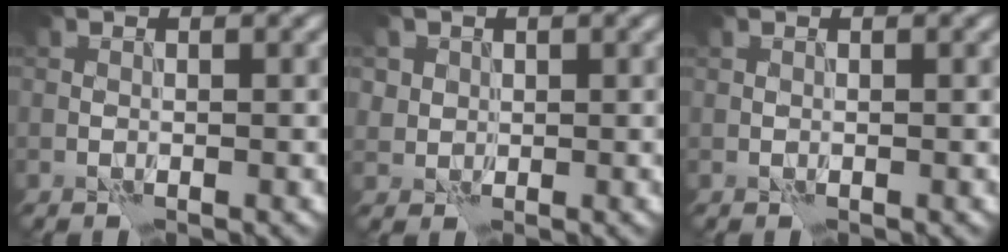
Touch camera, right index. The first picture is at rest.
{"total": 2.5, "force": [1.2, 2.1, 0.6], "torque": [-0.019, -0.001, 0.035]}
{"total": 0.0}